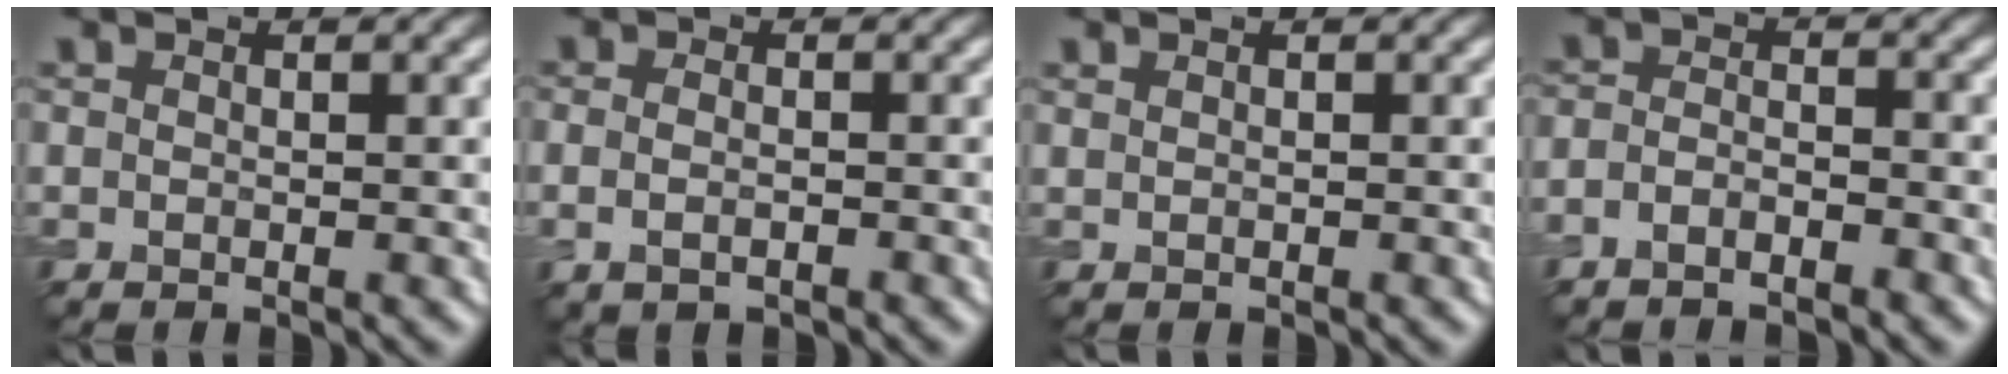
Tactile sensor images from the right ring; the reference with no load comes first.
{"total": 1.8, "force": [-0.6, 0.9, 1.4], "torque": [-0.031, -0.006, -0.012]}
{"total": 0.0}
{"total": 2.2, "force": [-1.8, 0.8, 1.0], "torque": [-0.018, 0.002, -0.039]}